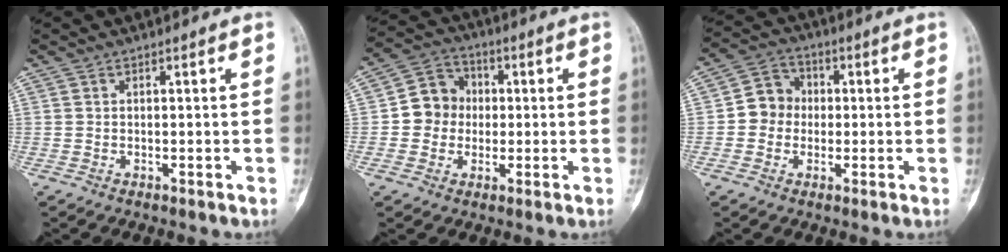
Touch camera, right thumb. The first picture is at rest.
{"total": 8.1, "force": [-0.3, 7.5, 3.0], "torque": [-0.011, 0.021, -0.018]}
{"total": 6.6, "force": [-0.4, 6.0, 2.6], "torque": [-0.011, 0.019, -0.022]}